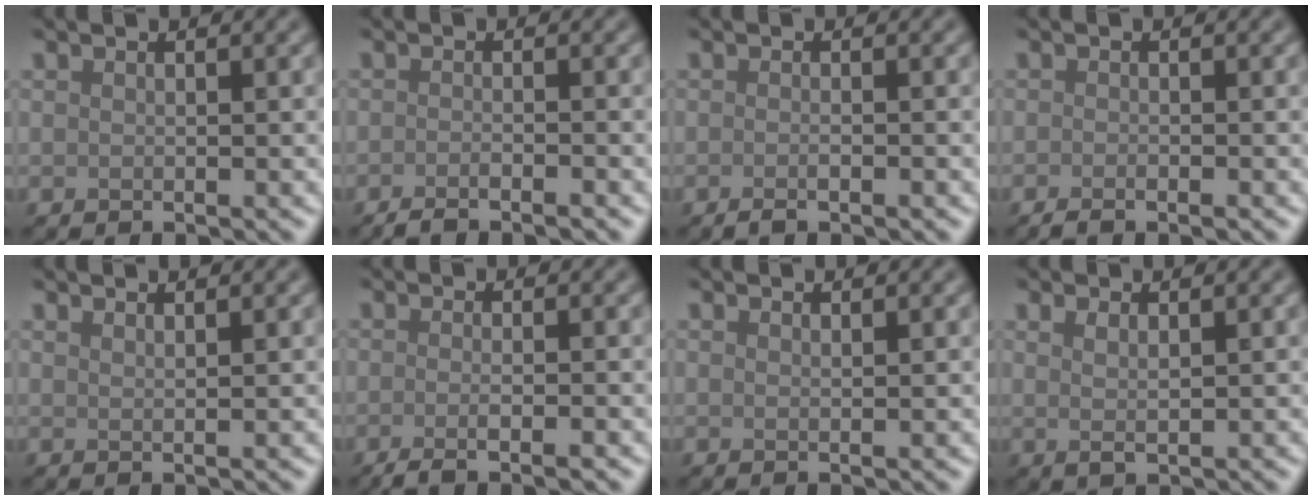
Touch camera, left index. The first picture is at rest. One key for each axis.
{"total": 2.3, "fx": -1.6, "fy": 0.5, "fz": 1.6, "tx": -0.017, "ty": -0.001, "tz": -0.034}
{"total": 1.4, "fx": -0.6, "fy": 0.4, "fz": 1.3, "tx": -0.014, "ty": -0.001, "tz": -0.014}
{"total": 1.7, "fx": -1.0, "fy": 0.3, "fz": 1.3, "tx": -0.016, "ty": 0.000, "tz": -0.019}
{"total": 1.4, "fx": 1.1, "fy": 0.4, "fz": 0.7, "tx": 0.000, "ty": 0.003, "tz": 0.006}
{"total": 3.1, "fx": -1.3, "fy": 0.9, "fz": 2.7, "tx": -0.030, "ty": -0.002, "tz": -0.029}
{"total": 0.7, "fx": 0.6, "fy": 0.1, "fz": 0.4, "tx": -0.002, "ty": 0.002, "tz": 0.010}
{"total": 1.5, "fx": 0.7, "fy": 0.4, "fz": 1.3, "tx": -0.024, "ty": -0.003, "tz": 0.013}